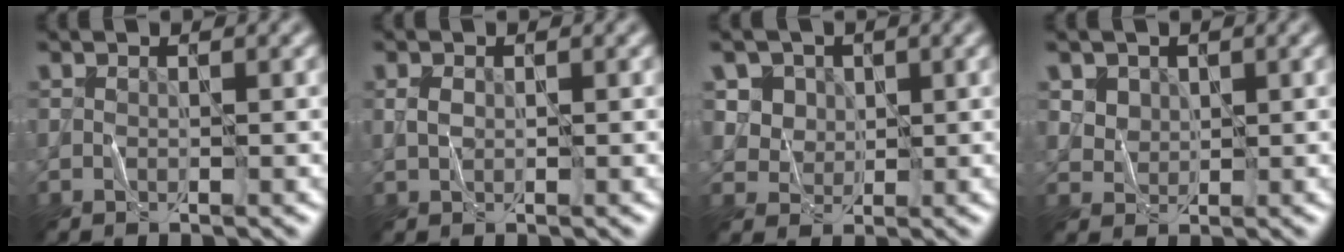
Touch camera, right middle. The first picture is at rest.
{"total": 1.0, "force": [0.2, 0.7, 0.7], "torque": [-0.017, 0.002, 0.004]}
{"total": 5.6, "force": [2.7, 4.4, 2.1], "torque": [-0.045, -0.003, 0.047]}
{"total": 3.9, "force": [2.2, 2.8, 1.6], "torque": [-0.053, -0.001, 0.050]}